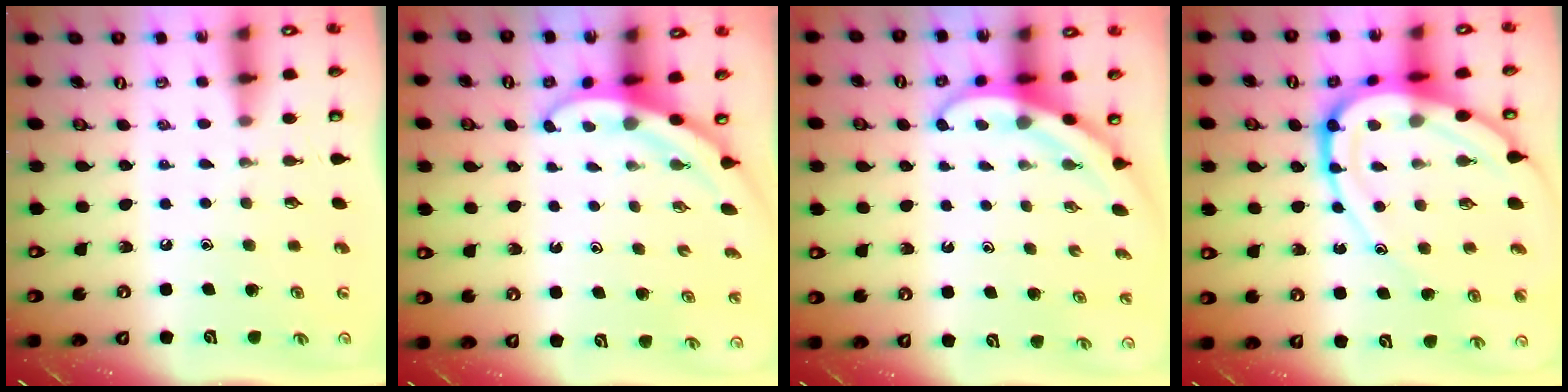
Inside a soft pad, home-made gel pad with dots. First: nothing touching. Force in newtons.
{"total": 3.1, "press": 3.1, "slide": 0.1}
{"total": 3.7, "press": 3.7, "slide": 0.4}
{"total": 18.5, "press": 18.4, "slide": 2.1}